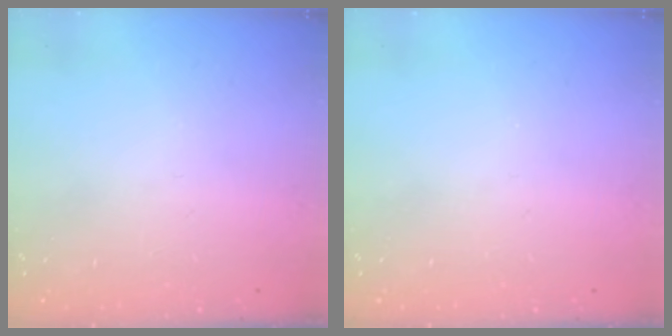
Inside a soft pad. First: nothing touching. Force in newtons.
{"total": 0.0}